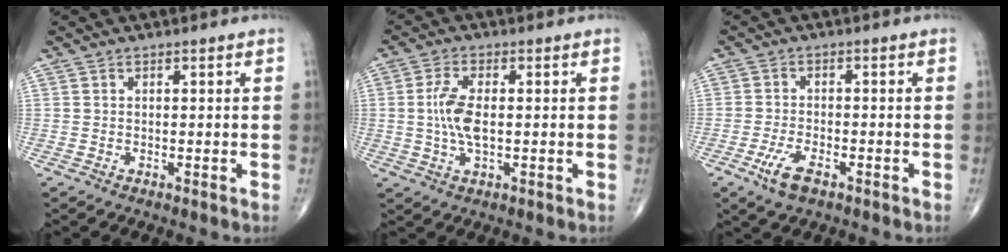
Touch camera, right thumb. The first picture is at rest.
{"total": 6.6, "force": [0.0, 2.8, 6.0], "torque": [-0.133, 0.001, -0.003]}
{"total": 5.3, "force": [-2.9, 2.2, 3.9], "torque": [-0.079, 0.006, -0.053]}